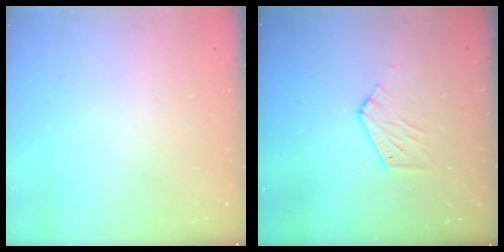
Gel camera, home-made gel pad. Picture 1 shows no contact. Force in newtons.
{"total": 6.3, "press": 6.3, "slide": 0.7}